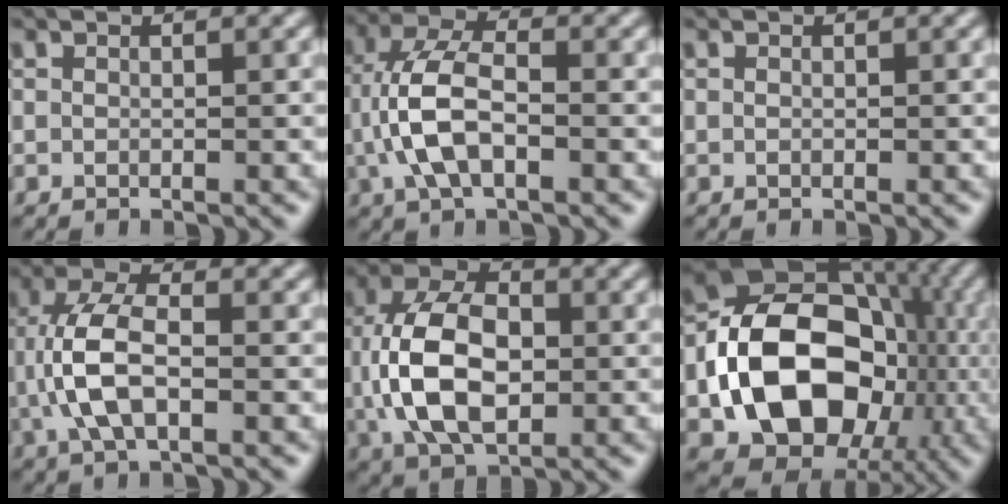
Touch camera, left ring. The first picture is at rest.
{"total": 6.2, "force": [-0.9, 3.0, 5.3], "torque": [-0.117, 0.008, -0.021]}
{"total": 0.0}
{"total": 5.8, "force": [-0.6, 2.8, 5.1], "torque": [-0.116, 0.005, -0.012]}
{"total": 9.8, "force": [-0.1, 6.1, 7.6], "torque": [-0.165, 0.005, -0.006]}
{"total": 14.7, "force": [-3.0, 11.0, 9.3], "torque": [-0.142, 0.001, -0.064]}